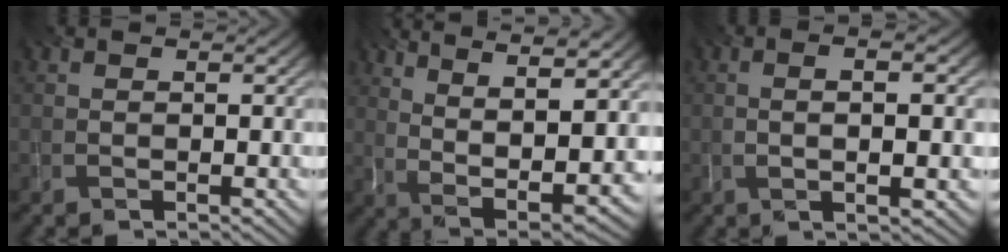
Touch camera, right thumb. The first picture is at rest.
{"total": 12.8, "force": [6.2, 4.0, 10.4], "torque": [-0.202, 0.012, 0.107]}
{"total": 4.5, "force": [-0.3, 0.5, 4.5], "torque": [-0.077, 0.005, -0.004]}